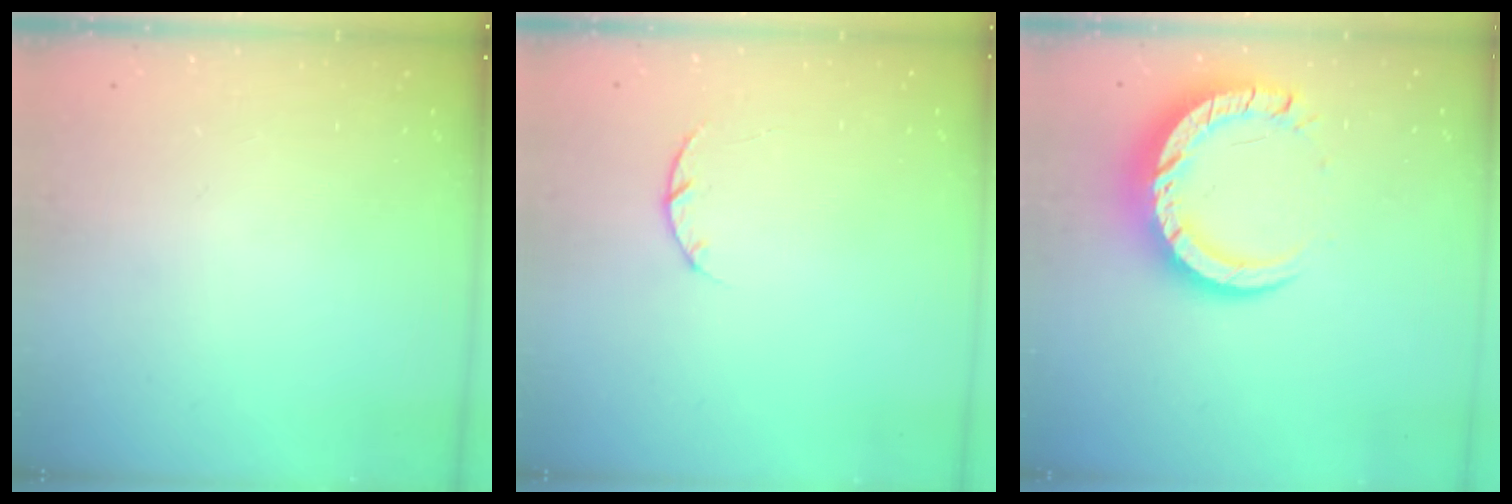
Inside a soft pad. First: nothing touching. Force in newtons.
{"total": 2.9, "press": 2.9, "slide": 0.5}
{"total": 13.0, "press": 13.0, "slide": 1.0}